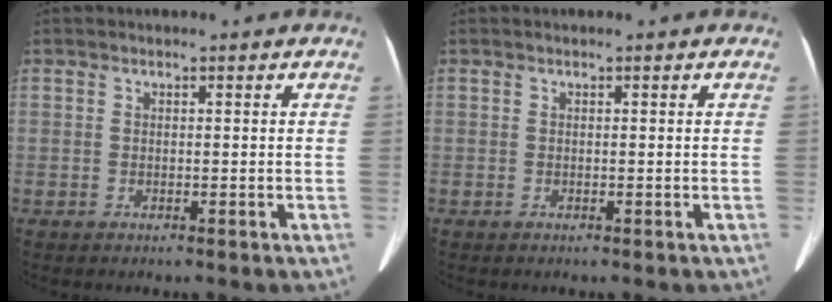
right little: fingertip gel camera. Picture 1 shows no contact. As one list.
[{"total": 0.0}]